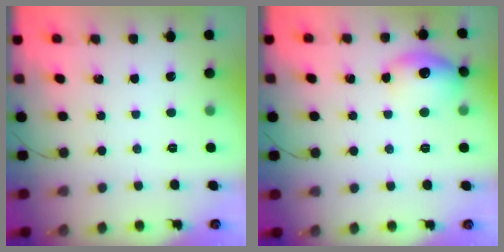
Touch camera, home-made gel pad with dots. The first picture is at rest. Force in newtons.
{"total": 11.9, "press": 11.9, "slide": 1.2}